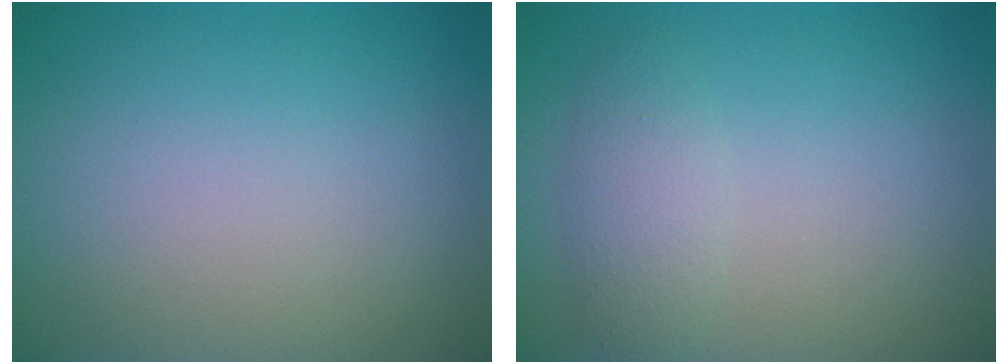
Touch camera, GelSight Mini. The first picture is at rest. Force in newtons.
{"total": 2.1, "press": 2.1, "slide": 0.1}